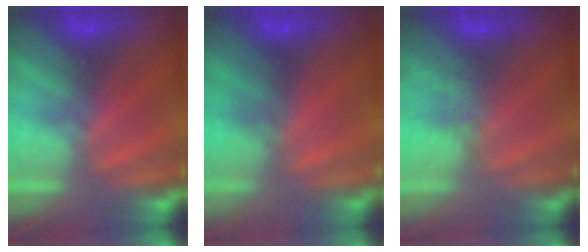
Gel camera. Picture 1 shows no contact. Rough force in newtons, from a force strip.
{"total": 2.2}
{"total": 2.4}